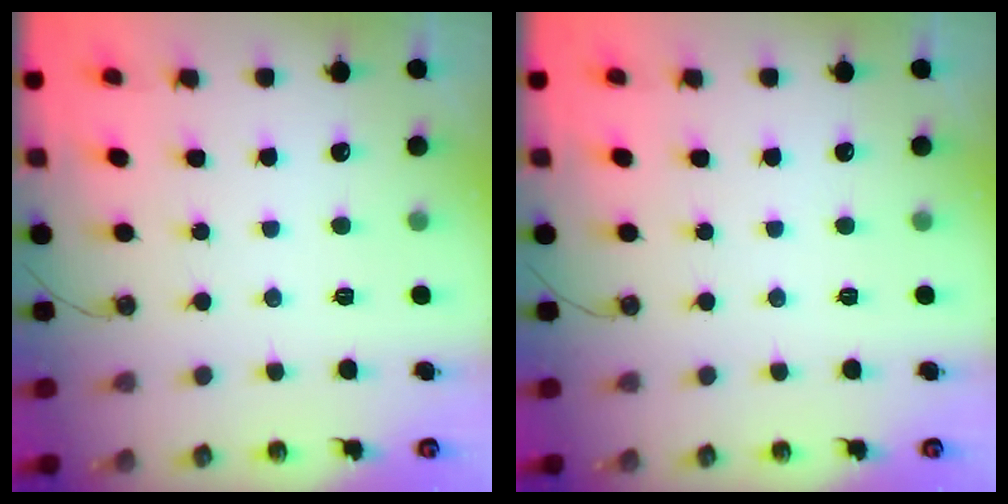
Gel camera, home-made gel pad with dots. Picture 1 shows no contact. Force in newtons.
{"total": 0.0}